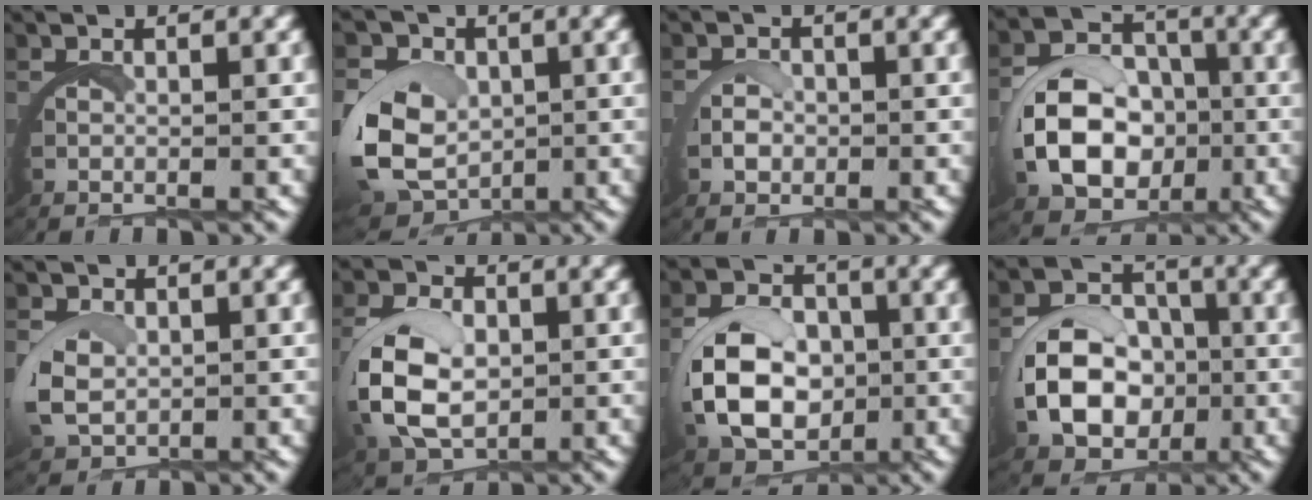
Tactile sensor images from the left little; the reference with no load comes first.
{"total": 7.0, "force": [-0.4, 5.6, 4.1], "torque": [-0.119, -0.038, 0.006]}
{"total": 0.8, "force": [0.3, 0.5, 0.5], "torque": [-0.019, -0.004, 0.003]}
{"total": 7.7, "force": [-1.0, 5.9, 4.8], "torque": [-0.086, -0.007, -0.021]}
{"total": 2.8, "force": [0.4, 2.0, 1.9], "torque": [-0.061, -0.011, 0.016]}
{"total": 6.2, "force": [0.3, 4.1, 4.6], "torque": [-0.120, -0.009, 0.014]}
{"total": 7.8, "force": [-0.5, 5.6, 5.4], "torque": [-0.113, -0.013, -0.006]}
{"total": 6.9, "force": [-0.9, 5.3, 4.3], "torque": [-0.072, -0.004, -0.021]}